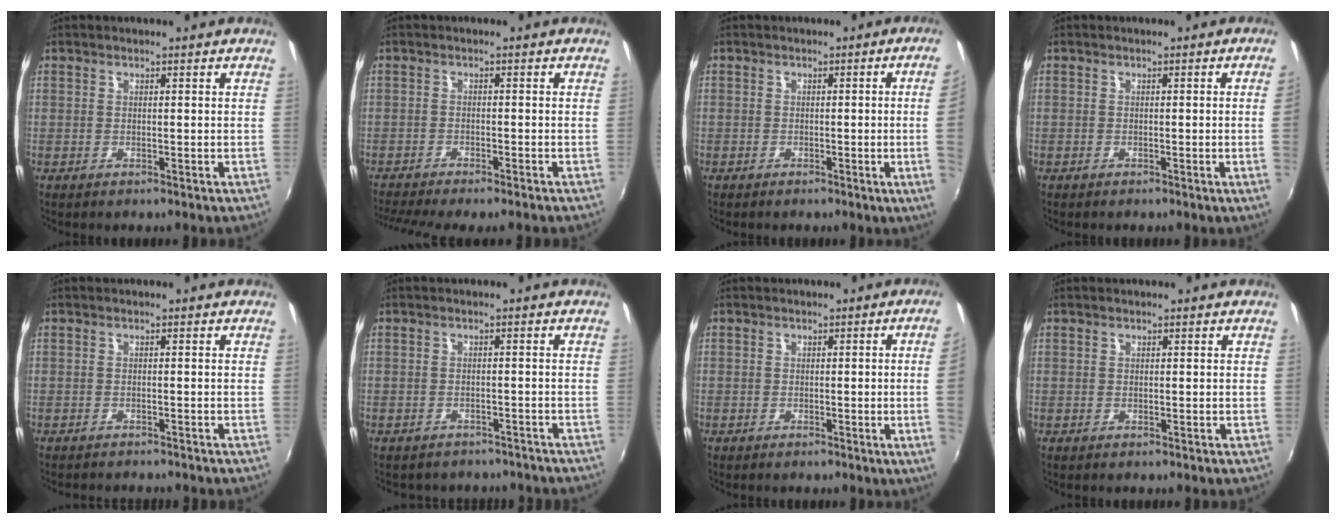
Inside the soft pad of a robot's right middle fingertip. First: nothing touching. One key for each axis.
{"total": 7.7, "fx": -6.8, "fy": 0.2, "fz": 3.6, "tx": -0.087, "ty": -0.025, "tz": -0.110}
{"total": 5.4, "fx": -0.3, "fy": -1.5, "fz": 5.2, "tx": -0.072, "ty": -0.013, "tz": -0.002}
{"total": 1.8, "fx": -0.2, "fy": -1.0, "fz": 1.4, "tx": -0.019, "ty": -0.013, "tz": -0.001}
{"total": 3.4, "fx": -3.2, "fy": 0.6, "fz": 1.0, "tx": -0.027, "ty": -0.013, "tz": -0.050}
{"total": 9.6, "fx": -8.2, "fy": 4.0, "fz": 2.9, "tx": -0.066, "ty": -0.011, "tz": -0.101}
{"total": 4.4, "fx": 0.0, "fy": -1.8, "fz": 4.0, "tx": -0.060, "ty": -0.010, "tz": 0.002}
{"total": 0.0}